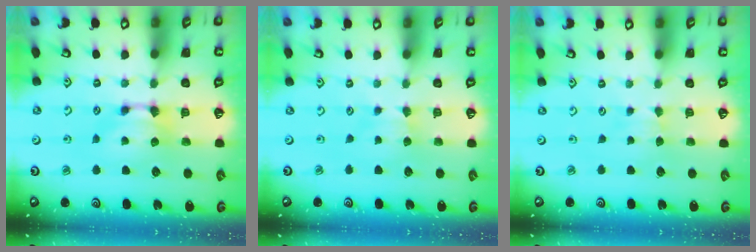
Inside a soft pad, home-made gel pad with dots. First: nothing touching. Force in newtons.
{"total": 2.2, "press": 2.1, "slide": 0.4}
{"total": 1.6, "press": 1.5, "slide": 0.5}